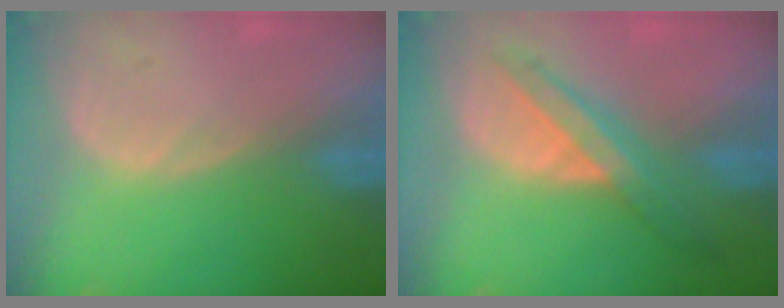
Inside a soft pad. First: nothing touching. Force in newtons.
{"total": 7.2, "press": 6.1, "slide": 3.8}